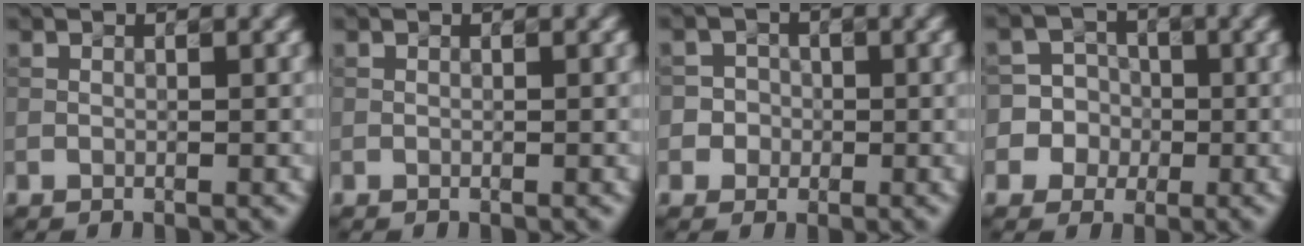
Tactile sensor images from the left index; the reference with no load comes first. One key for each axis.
{"total": 0.0}
{"total": 2.9, "fx": -0.5, "fy": 2.9, "fz": 0.4, "tx": 0.022, "ty": 0.018, "tz": -0.021}
{"total": 7.2, "fx": -0.8, "fy": 7.1, "fz": 0.9, "tx": -0.021, "ty": 0.023, "tz": -0.023}